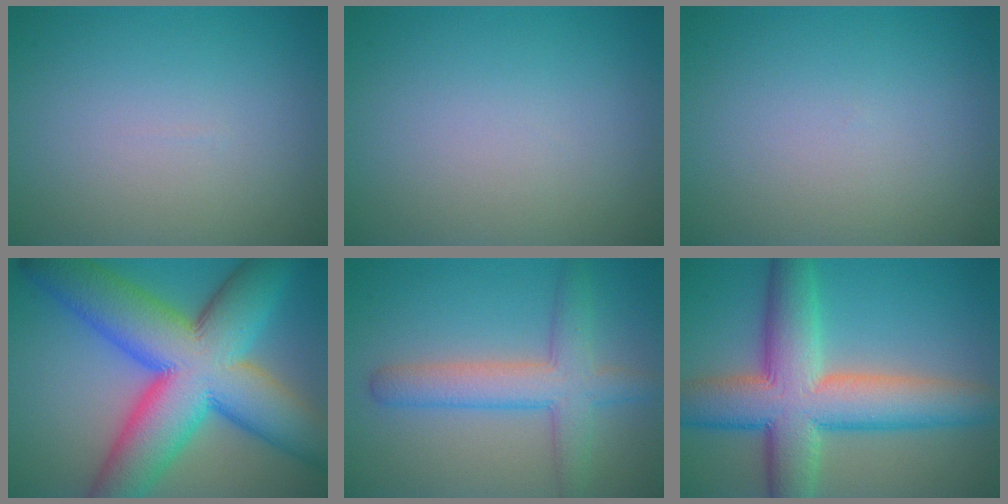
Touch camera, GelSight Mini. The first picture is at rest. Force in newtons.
{"total": 0.0}
{"total": 0.0}
{"total": 16.9, "press": 16.9, "slide": 0.3}
{"total": 5.1, "press": 5.1, "slide": 0.3}
{"total": 11.1, "press": 11.1, "slide": 0.4}